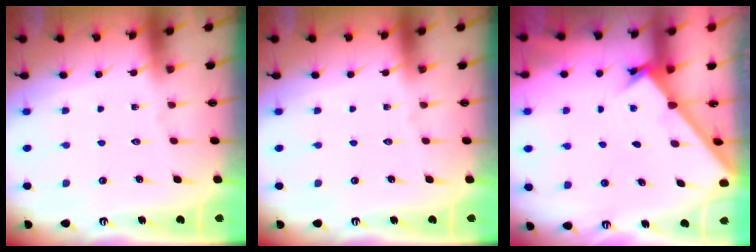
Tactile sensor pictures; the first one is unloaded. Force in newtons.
{"total": 0.0}
{"total": 1.8, "press": 1.8, "slide": 0.2}